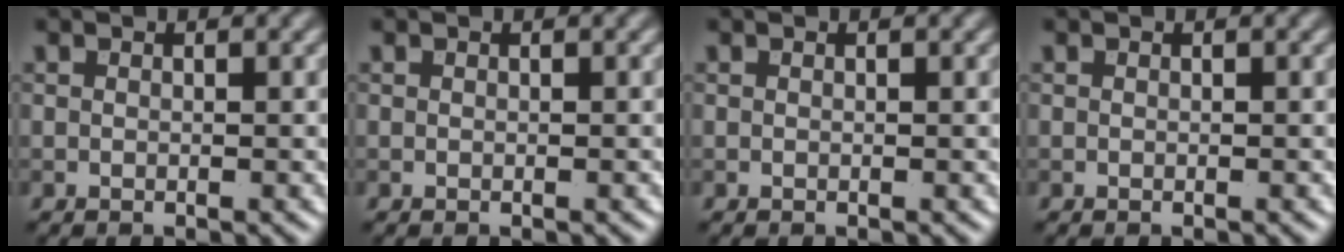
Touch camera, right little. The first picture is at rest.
{"total": 0.0}
{"total": 0.0}
{"total": 0.0}